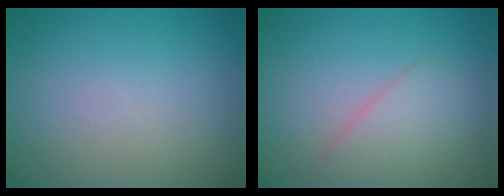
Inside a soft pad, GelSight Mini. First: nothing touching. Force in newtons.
{"total": 2.6, "press": 2.6, "slide": 0.1}